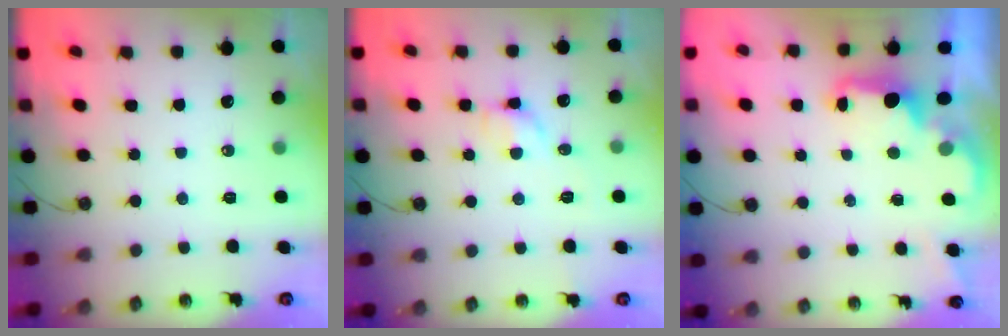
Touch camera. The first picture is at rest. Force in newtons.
{"total": 6.6, "press": 6.5, "slide": 1.2}
{"total": 2.1, "press": 1.9, "slide": 0.8}